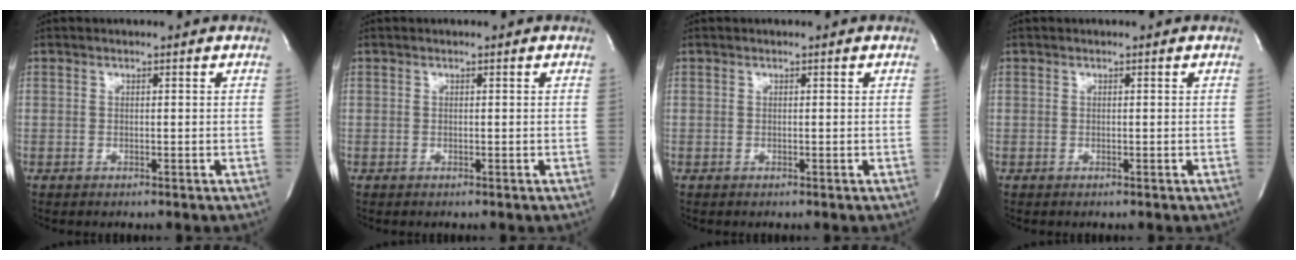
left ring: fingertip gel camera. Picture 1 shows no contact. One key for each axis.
{"total": 0.0}
{"total": 0.0}
{"total": 0.0}